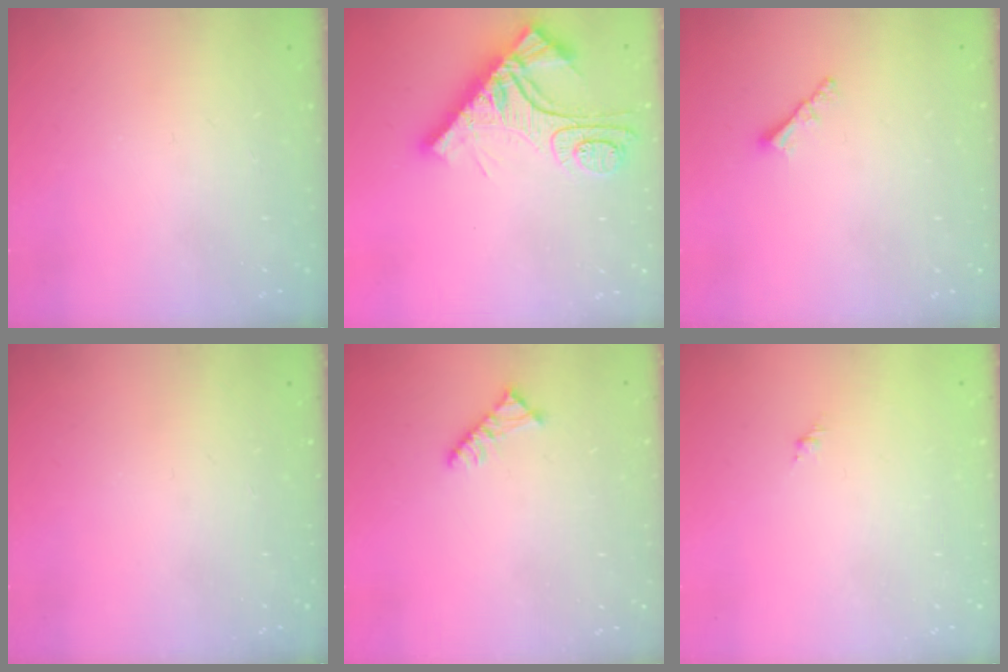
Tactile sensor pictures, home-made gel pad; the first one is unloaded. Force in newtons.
{"total": 14.4, "press": 14.3, "slide": 1.5}
{"total": 2.1, "press": 2.0, "slide": 0.5}
{"total": 0.0}
{"total": 5.2, "press": 5.1, "slide": 0.8}
{"total": 1.3, "press": 1.2, "slide": 0.5}